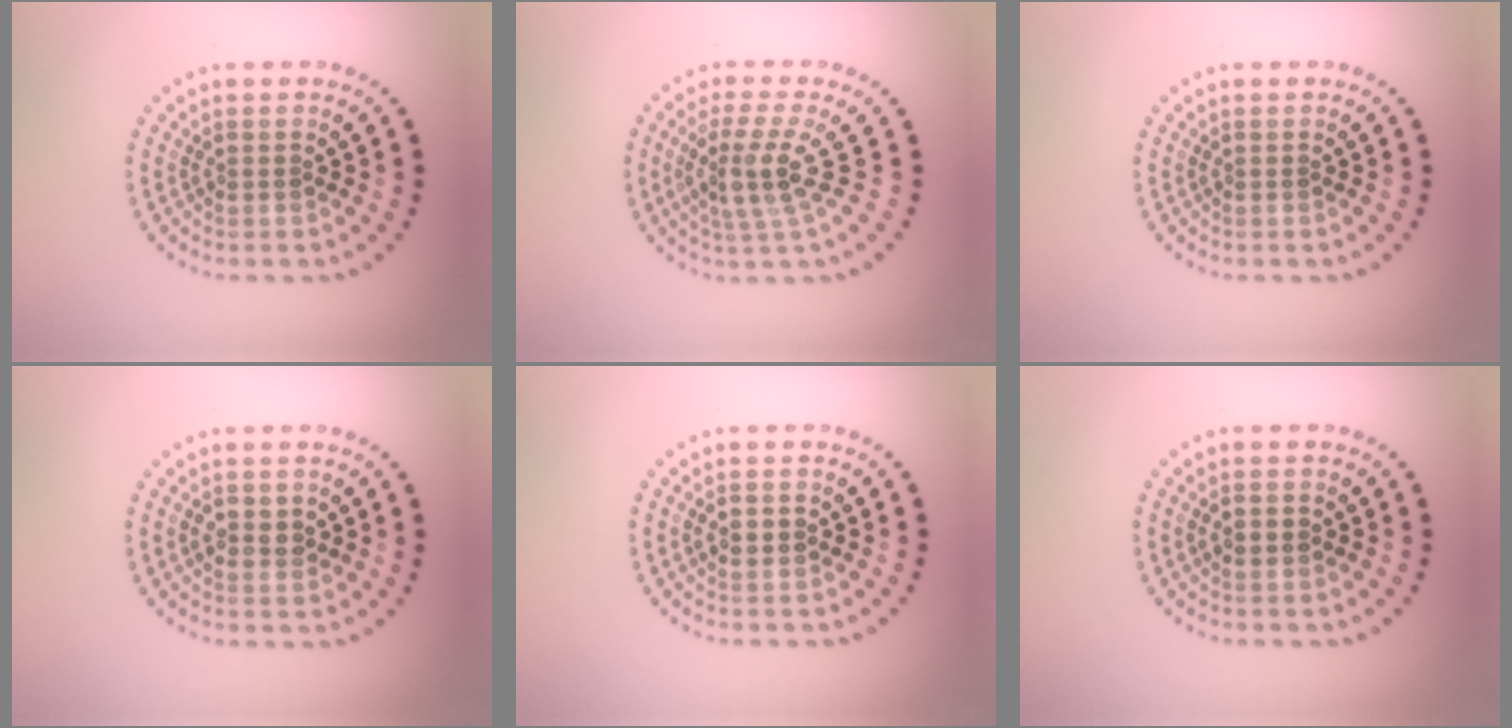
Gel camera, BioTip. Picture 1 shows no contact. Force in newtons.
{"total": 3.7, "press": 2.7, "slide": 2.5}
{"total": 0.0}
{"total": 1.6, "press": 1.6, "slide": 0.3}
{"total": 1.8, "press": 1.8, "slide": 0.1}
{"total": 1.8, "press": 1.8, "slide": 0.2}